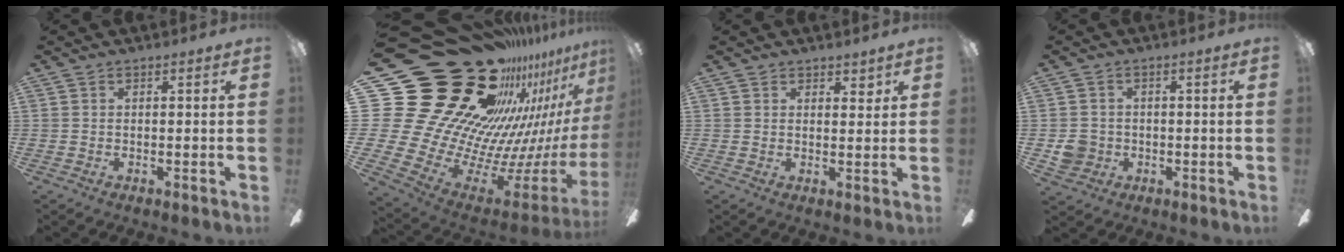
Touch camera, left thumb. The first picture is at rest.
{"total": 43.6, "force": [23.4, 24.7, 27.4], "torque": [-0.375, -0.266, 0.540]}
{"total": 2.9, "force": [2.3, 1.6, 0.5], "torque": [0.002, -0.007, 0.040]}
{"total": 5.0, "force": [-0.8, 4.8, 1.3], "torque": [-0.018, 0.010, -0.013]}